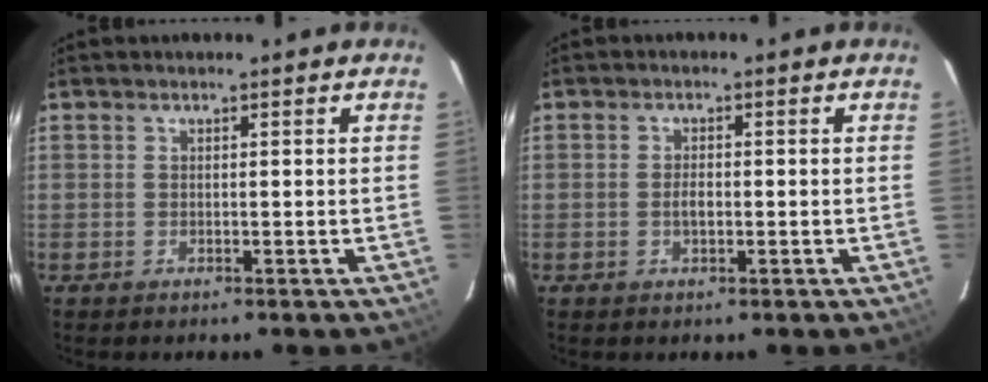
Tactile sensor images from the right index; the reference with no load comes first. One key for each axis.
{"total": 2.0, "fx": -0.4, "fy": 1.0, "fz": 1.7, "tx": -0.031, "ty": 0.000, "tz": -0.009}